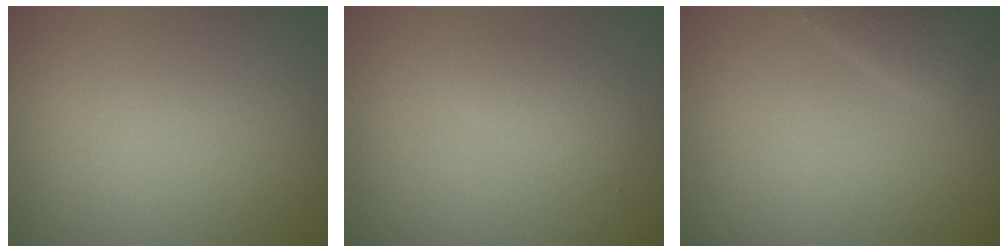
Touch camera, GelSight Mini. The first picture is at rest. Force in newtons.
{"total": 1.8, "press": 1.8, "slide": 0.2}
{"total": 1.7, "press": 1.7, "slide": 0.1}